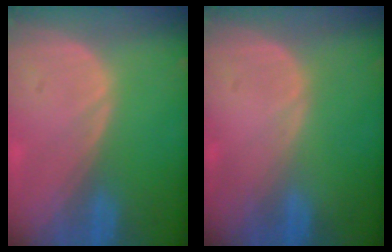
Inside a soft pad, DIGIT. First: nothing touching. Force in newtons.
{"total": 0.0}